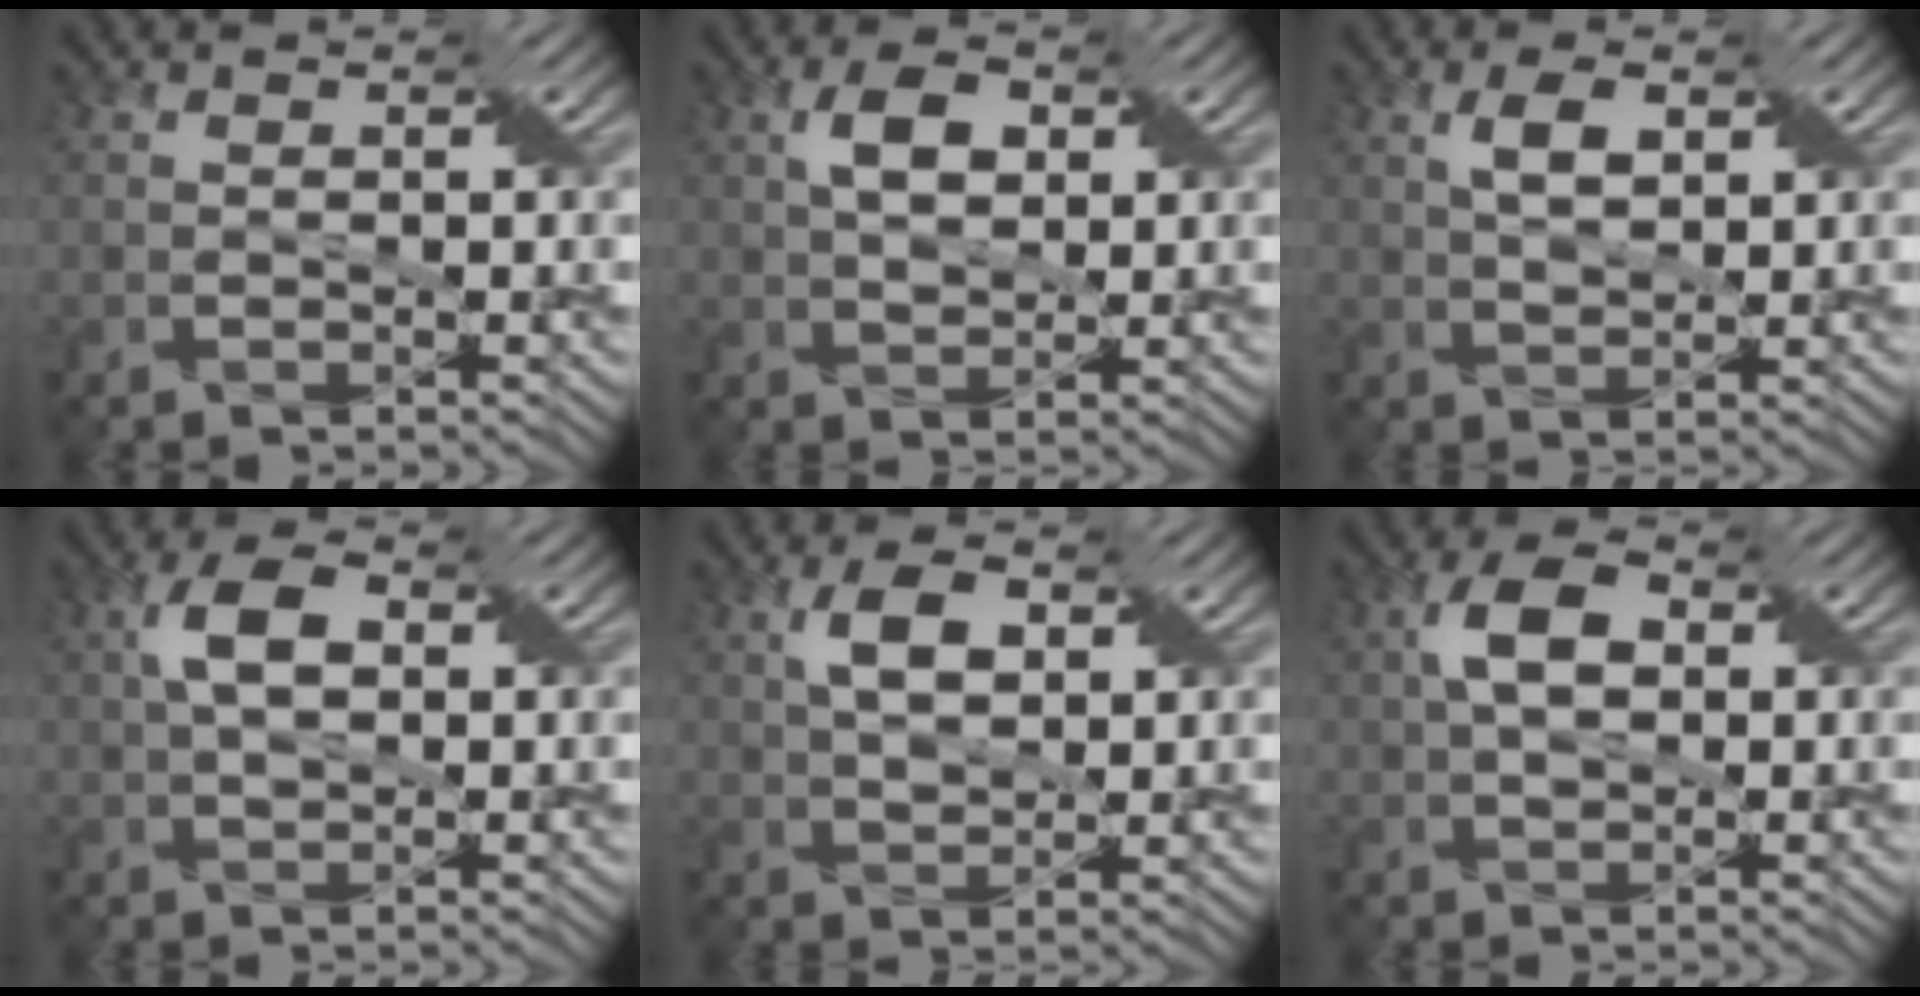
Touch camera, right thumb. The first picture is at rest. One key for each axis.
{"total": 4.1, "fx": 1.6, "fy": 2.2, "fz": 3.1, "tx": -0.060, "ty": 0.008, "tz": 0.026}
{"total": 3.0, "fx": 1.6, "fy": 0.9, "fz": 2.4, "tx": -0.051, "ty": 0.006, "tz": 0.030}
{"total": 5.8, "fx": 1.2, "fy": 3.1, "fz": 4.8, "tx": -0.096, "ty": 0.013, "tz": 0.015}
{"total": 4.6, "fx": 1.8, "fy": 2.1, "fz": 3.6, "tx": -0.070, "ty": 0.008, "tz": 0.032}
{"total": 5.9, "fx": 1.1, "fy": 3.3, "fz": 4.8, "tx": -0.097, "ty": 0.011, "tz": 0.013}